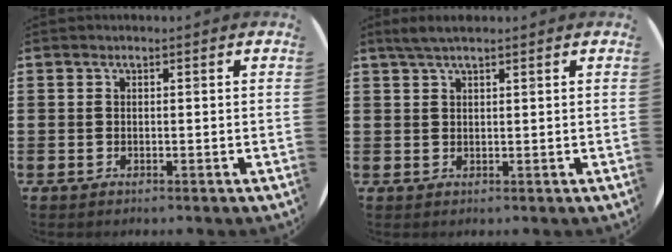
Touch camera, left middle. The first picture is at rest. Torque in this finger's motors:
{"motor_torque": [0.47, -0.41, 0.07, 0.02]}